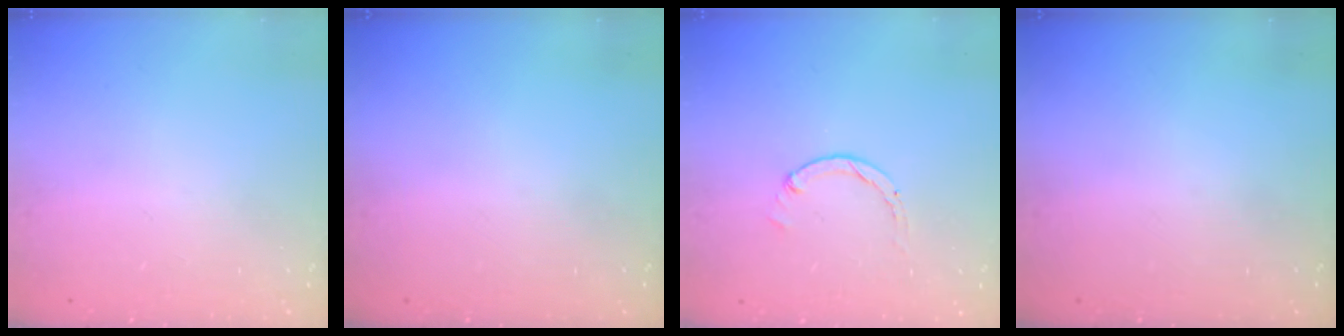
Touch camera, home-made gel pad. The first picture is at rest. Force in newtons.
{"total": 0.0}
{"total": 1.3, "press": 1.2, "slide": 0.2}
{"total": 0.0}